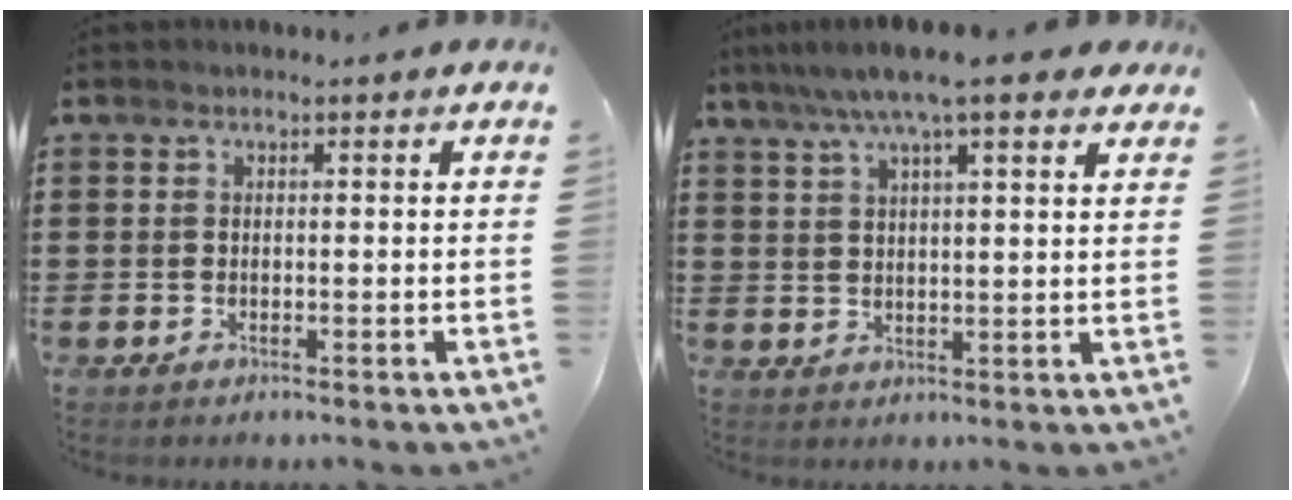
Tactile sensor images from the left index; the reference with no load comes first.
{"total": 8.1, "force": [6.2, 1.2, 5.0], "torque": [-0.106, -0.009, 0.108]}